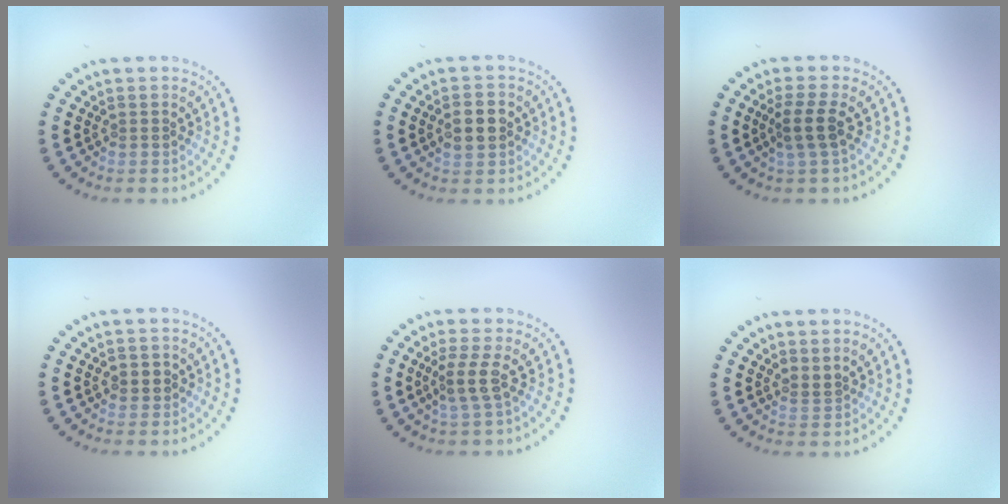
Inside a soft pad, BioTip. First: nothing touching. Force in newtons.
{"total": 2.9, "press": 2.9, "slide": 0.1}
{"total": 2.4, "press": 1.9, "slide": 1.5}
{"total": 1.4, "press": 1.2, "slide": 0.6}
{"total": 2.1, "press": 1.6, "slide": 1.4}
{"total": 0.7, "press": 0.4, "slide": 0.6}